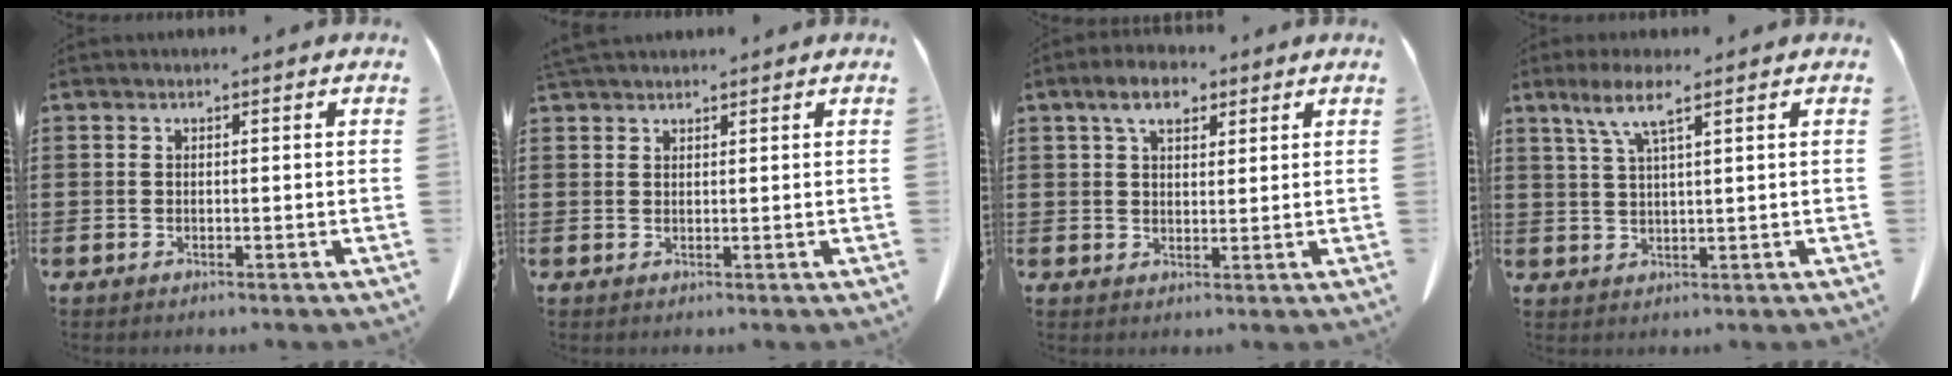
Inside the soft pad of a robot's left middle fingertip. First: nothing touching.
{"total": 1.8, "force": [1.7, 0.4, 0.5], "torque": [-0.015, 0.001, 0.034]}
{"total": 5.5, "force": [3.4, 2.9, 3.3], "torque": [-0.070, 0.010, 0.059]}
{"total": 5.1, "force": [3.0, 0.4, 4.1], "torque": [-0.087, 0.002, 0.052]}